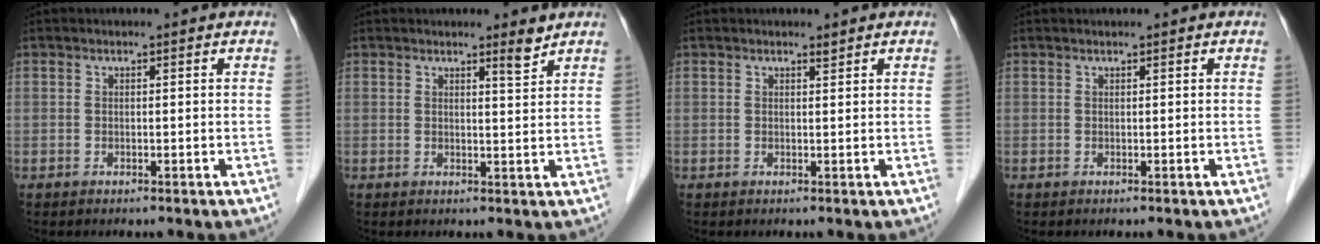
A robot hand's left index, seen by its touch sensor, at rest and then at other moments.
{"total": 1.8, "force": [1.6, -0.3, 0.8], "torque": [-0.014, -0.011, 0.025]}
{"total": 0.5, "force": [0.5, 0.1, 0.2], "torque": [-0.012, -0.005, 0.009]}
{"total": 0.0}